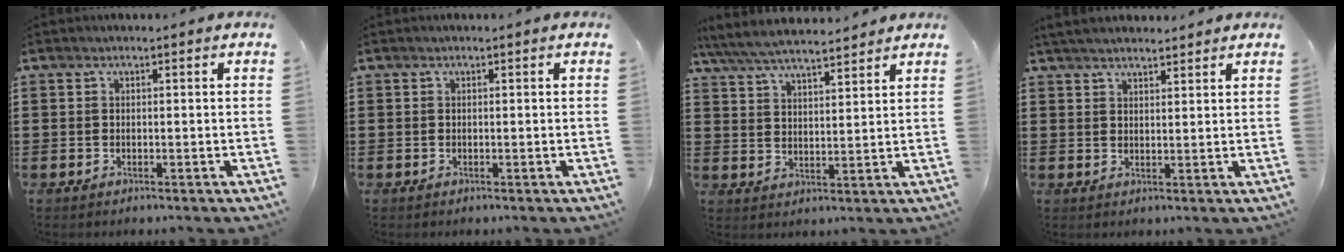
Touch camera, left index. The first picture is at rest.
{"total": 0.0}
{"total": 5.9, "force": [5.4, 0.8, 2.1], "torque": [-0.062, -0.021, 0.096]}
{"total": 3.0, "force": [2.9, 0.5, 0.7], "torque": [-0.024, 0.002, 0.055]}